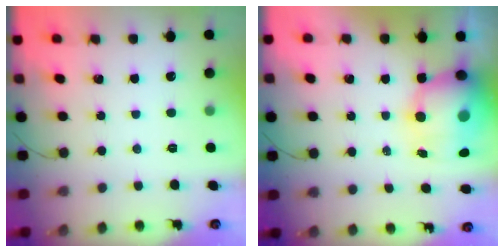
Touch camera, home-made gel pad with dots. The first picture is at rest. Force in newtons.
{"total": 14.1, "press": 13.6, "slide": 3.6}